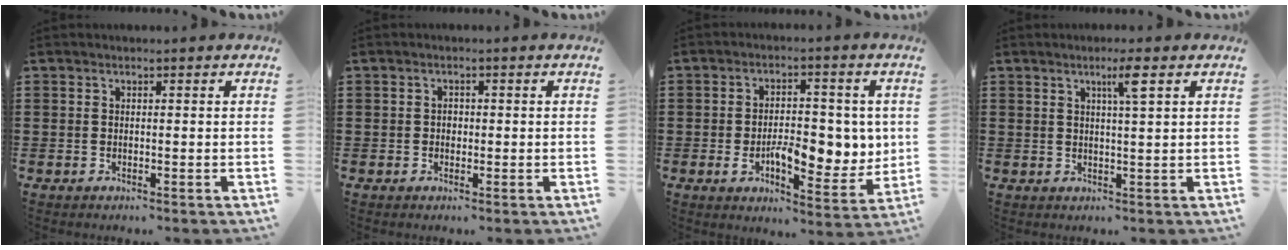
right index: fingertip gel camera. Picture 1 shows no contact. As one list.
[{"total": 1.0, "force": [-0.1, 0.8, 0.6], "torque": [-0.014, 0.002, -0.002]}, {"total": 9.0, "force": [-1.1, 4.8, 7.6], "torque": [-0.107, 0.000, -0.024]}, {"total": 3.4, "force": [1.8, -0.2, 2.8], "torque": [-0.052, -0.006, 0.026]}]